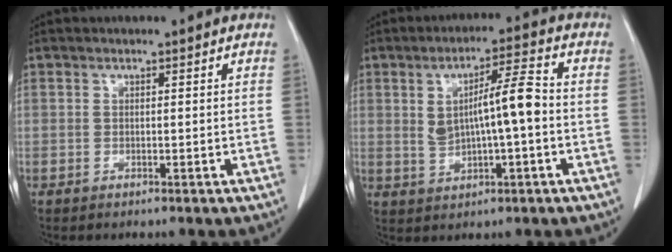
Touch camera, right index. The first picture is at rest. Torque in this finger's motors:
{"motor_torque": [0.31, 0.04, 0.21, 0.07]}